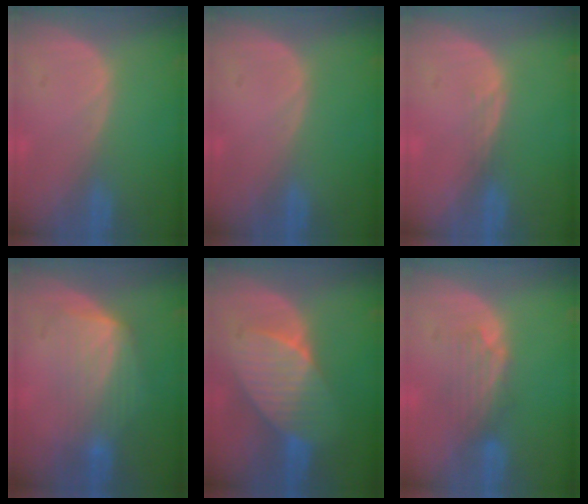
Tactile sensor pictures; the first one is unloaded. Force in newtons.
{"total": 0.0}
{"total": 1.1, "press": 0.9, "slide": 0.7}
{"total": 6.3, "press": 6.1, "slide": 1.6}
{"total": 7.5, "press": 7.5, "slide": 0.2}
{"total": 4.2, "press": 3.7, "slide": 2.0}